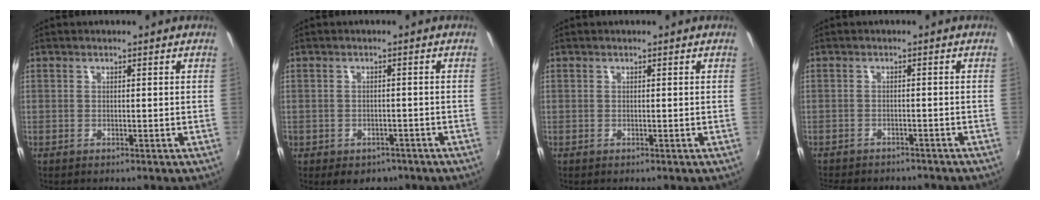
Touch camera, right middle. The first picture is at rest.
{"total": 5.1, "force": [-3.2, 3.6, 1.9], "torque": [-0.044, -0.011, -0.038]}
{"total": 0.0}
{"total": 8.2, "force": [-7.2, 2.6, 3.0], "torque": [-0.075, -0.018, -0.104]}